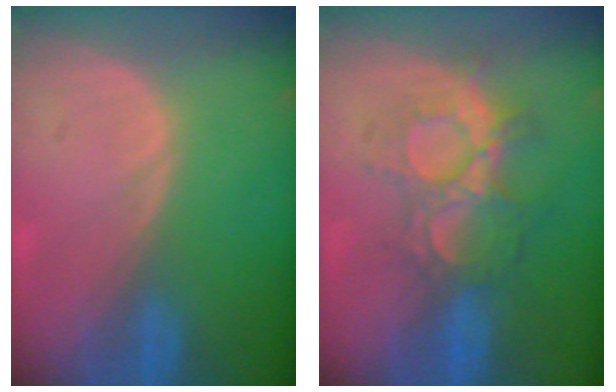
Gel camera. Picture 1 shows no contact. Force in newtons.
{"total": 8.7, "press": 8.0, "slide": 3.4}